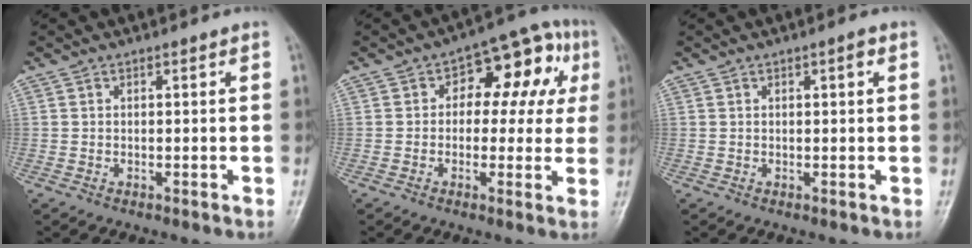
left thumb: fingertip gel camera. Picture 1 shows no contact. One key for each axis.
{"total": 13.2, "fx": 2.7, "fy": 8.1, "fz": 10.0, "tx": -0.067, "ty": 0.039, "tz": 0.024}
{"total": 1.7, "fx": 0.6, "fy": 0.4, "fz": 1.5, "tx": -0.022, "ty": 0.002, "tz": 0.008}